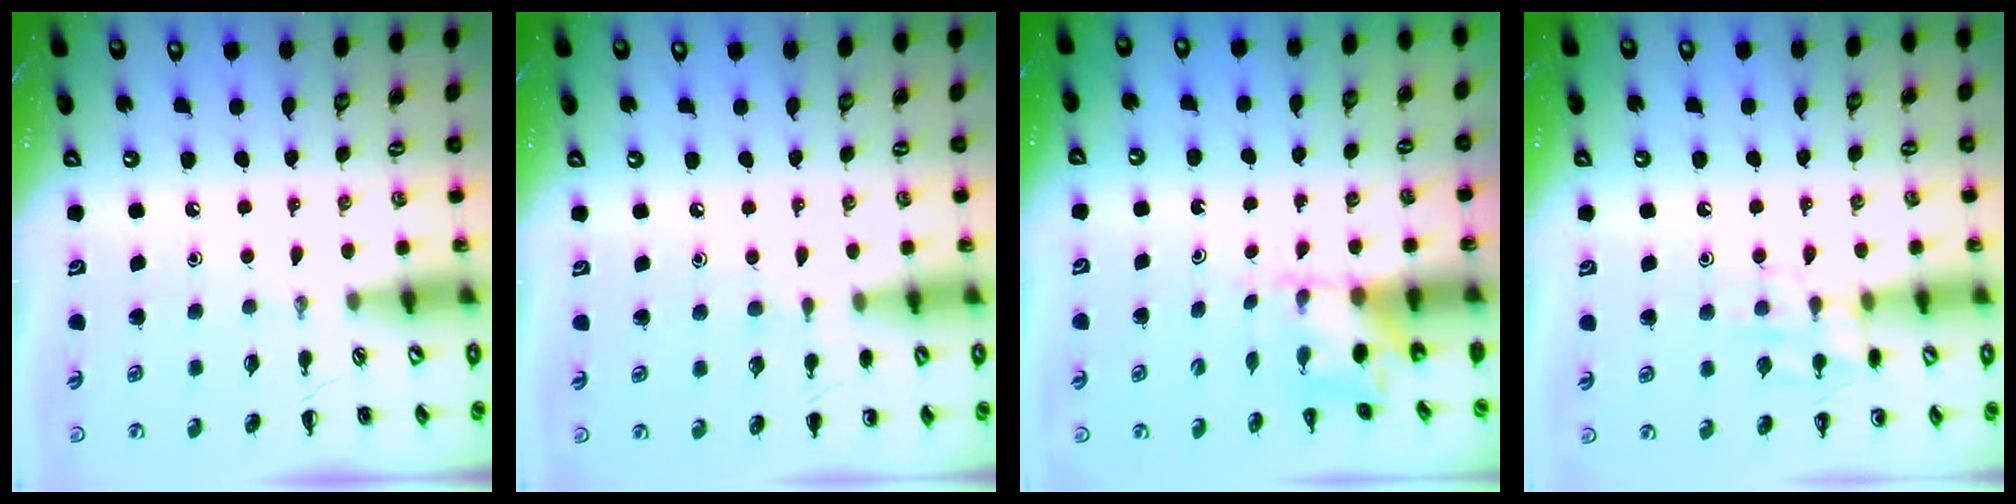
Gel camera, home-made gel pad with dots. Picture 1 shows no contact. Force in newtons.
{"total": 4.8, "press": 4.5, "slide": 1.6}
{"total": 2.5, "press": 2.5, "slide": 0.5}
{"total": 9.7, "press": 9.7, "slide": 0.8}